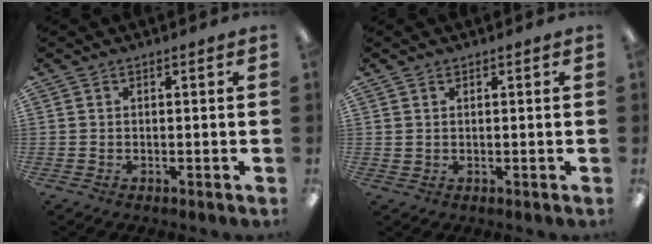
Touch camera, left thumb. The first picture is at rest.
{"total": 1.0, "force": [0.7, 0.7, 0.1], "torque": [-0.003, 0.001, 0.014]}